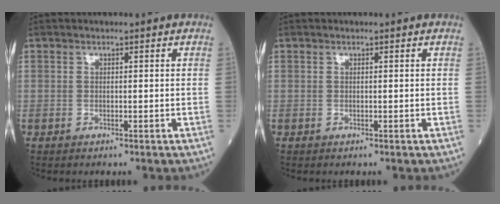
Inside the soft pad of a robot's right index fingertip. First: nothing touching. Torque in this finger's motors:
{"motor_torque": [-0.01, -0.10, -0.05, -0.01]}